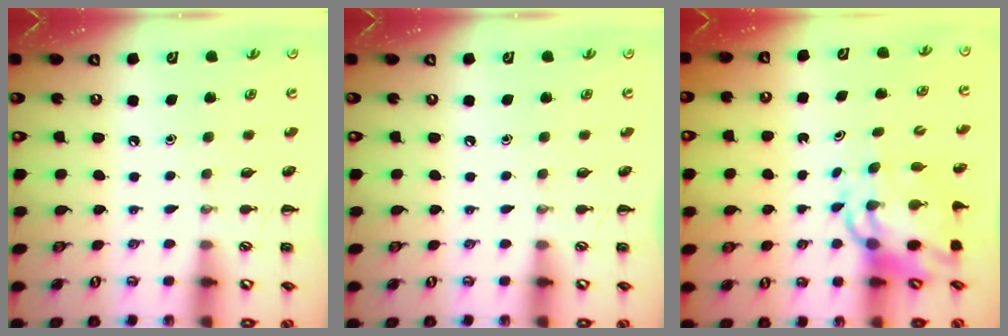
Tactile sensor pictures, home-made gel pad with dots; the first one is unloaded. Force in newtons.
{"total": 0.0}
{"total": 9.3, "press": 9.0, "slide": 2.2}